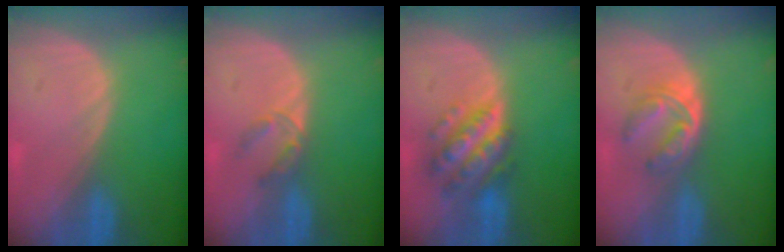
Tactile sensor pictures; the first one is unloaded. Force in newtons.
{"total": 2.9, "press": 2.7, "slide": 1.0}
{"total": 7.6, "press": 7.6, "slide": 0.5}
{"total": 6.3, "press": 5.0, "slide": 3.8}